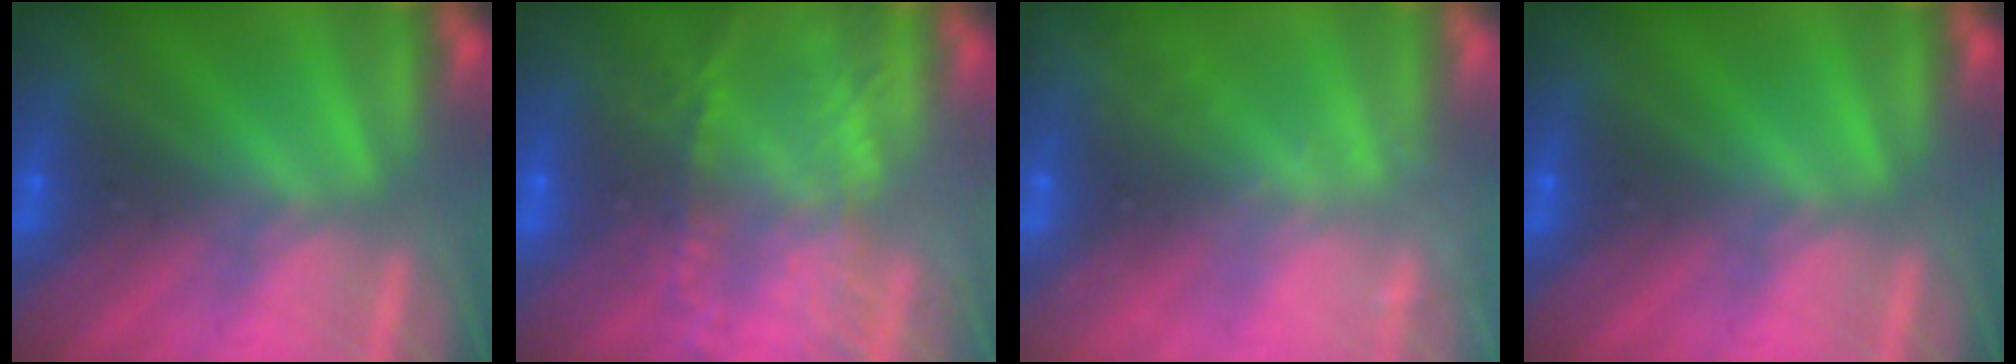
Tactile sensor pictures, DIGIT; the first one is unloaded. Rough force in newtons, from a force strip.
{"total": 9.6}
{"total": 2.3}
{"total": 0.0}